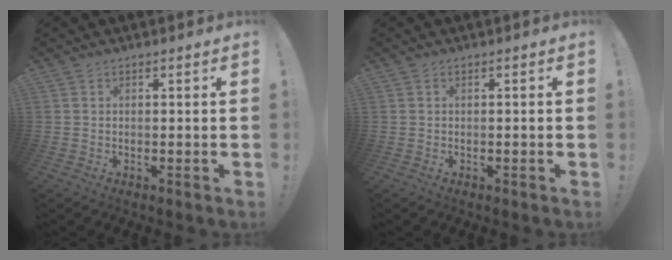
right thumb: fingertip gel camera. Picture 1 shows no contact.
{"total": 0.7, "force": [-0.6, -0.2, 0.2], "torque": [-0.011, 0.002, -0.010]}